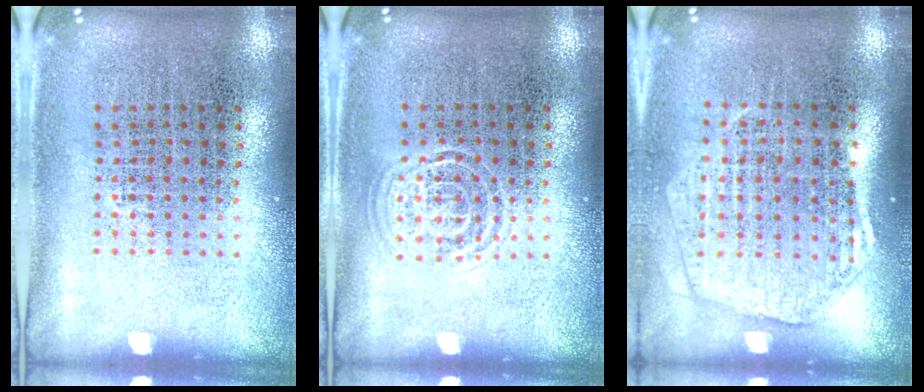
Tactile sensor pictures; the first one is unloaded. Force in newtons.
{"total": 0.8, "press": 0.8, "slide": 0.1}
{"total": 1.9, "press": 1.7, "slide": 0.8}